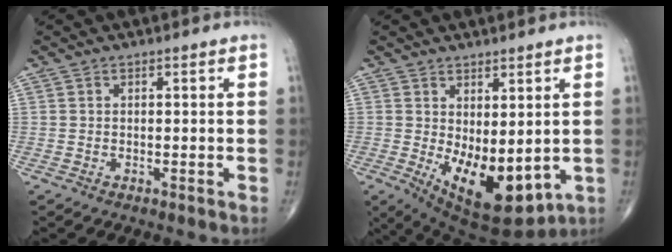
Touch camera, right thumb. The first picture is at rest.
{"total": 12.9, "force": [-1.1, 6.1, 11.3], "torque": [-0.167, -0.026, 0.009]}